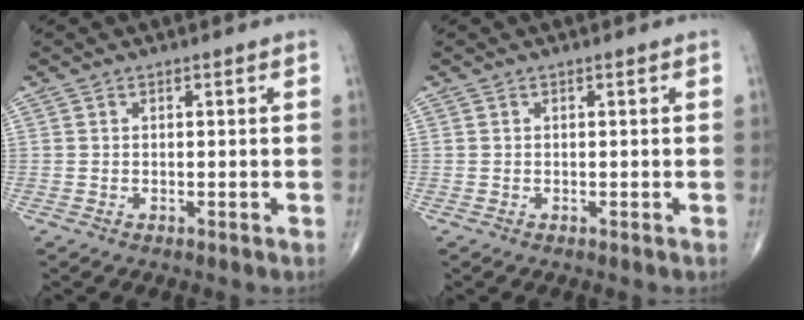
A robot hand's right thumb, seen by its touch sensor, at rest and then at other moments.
{"total": 0.0}